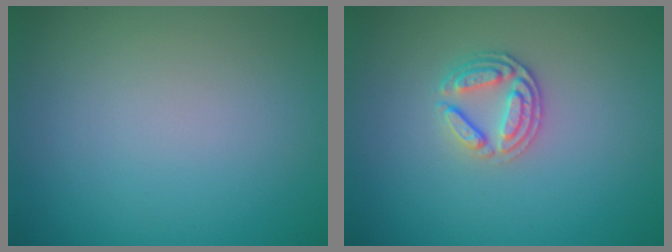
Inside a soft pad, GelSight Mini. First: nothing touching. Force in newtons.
{"total": 2.7, "press": 2.5, "slide": 1.0}